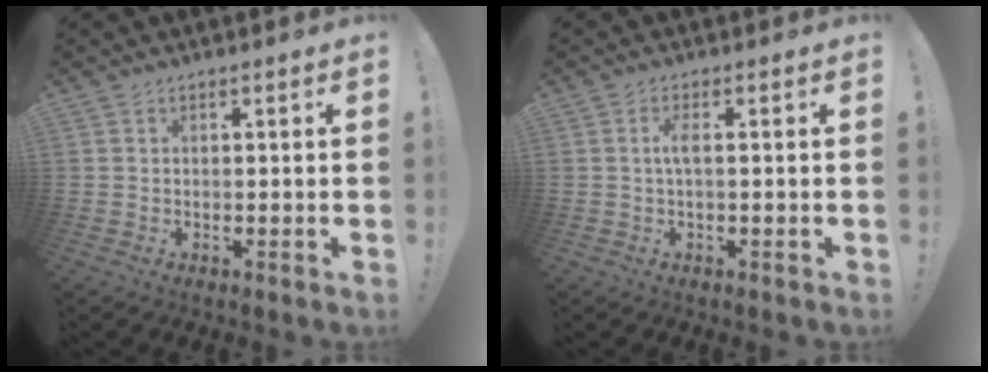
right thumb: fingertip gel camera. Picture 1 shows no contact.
{"total": 3.0, "force": [0.0, 0.6, 3.0], "torque": [-0.063, 0.008, -0.001]}